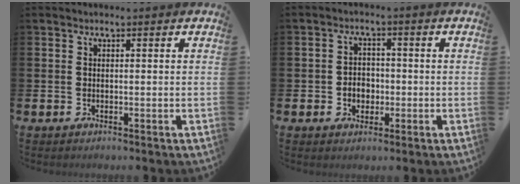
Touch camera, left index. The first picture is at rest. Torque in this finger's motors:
{"motor_torque": [0.55, 0.17, 0.08, 0.04]}